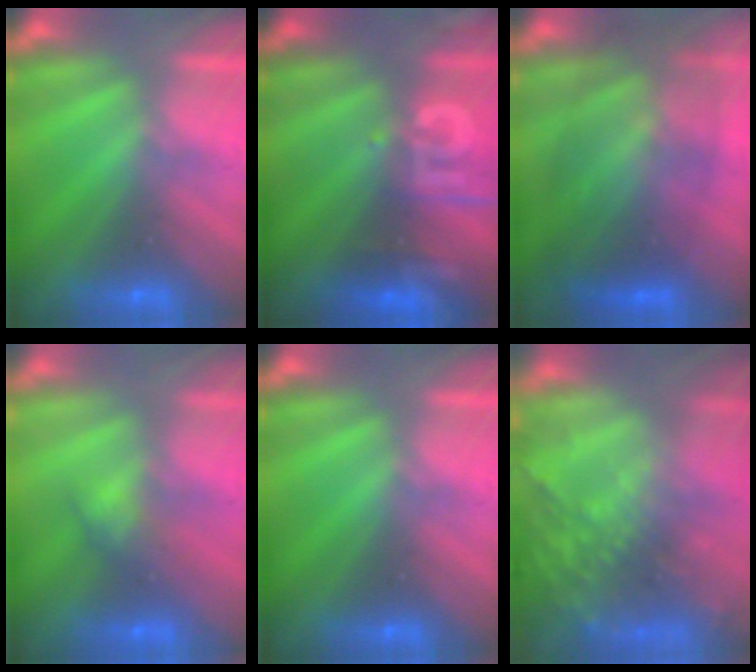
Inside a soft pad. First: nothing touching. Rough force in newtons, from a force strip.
{"total": 2.9}
{"total": 7.1}
{"total": 2.9}
{"total": 0.0}
{"total": 8.8}